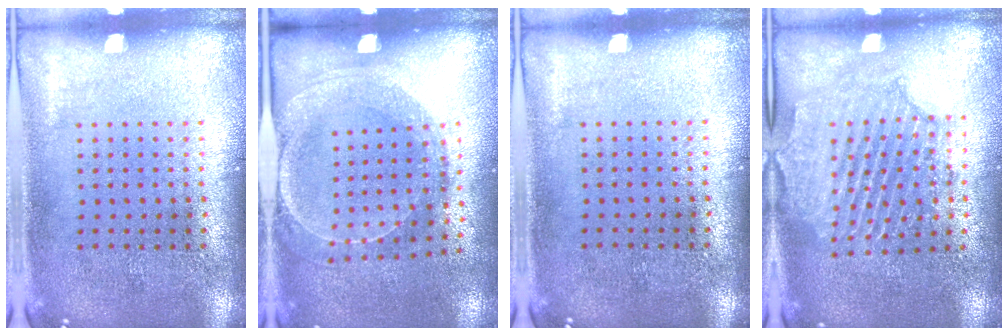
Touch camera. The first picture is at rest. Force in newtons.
{"total": 1.5, "press": 1.5, "slide": 0.4}
{"total": 0.0}
{"total": 2.0, "press": 1.9, "slide": 0.5}